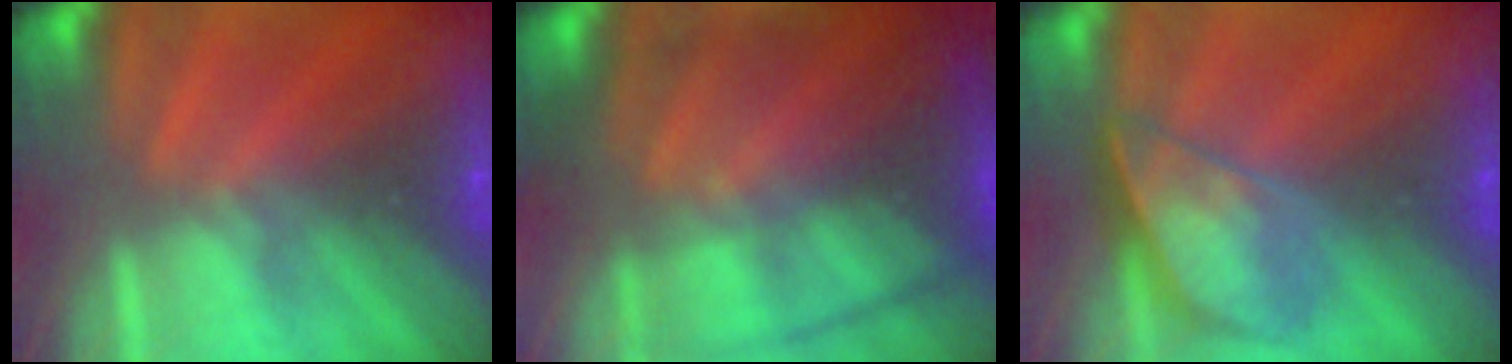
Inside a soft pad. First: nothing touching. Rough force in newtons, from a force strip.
{"total": 7.7}
{"total": 4.1}